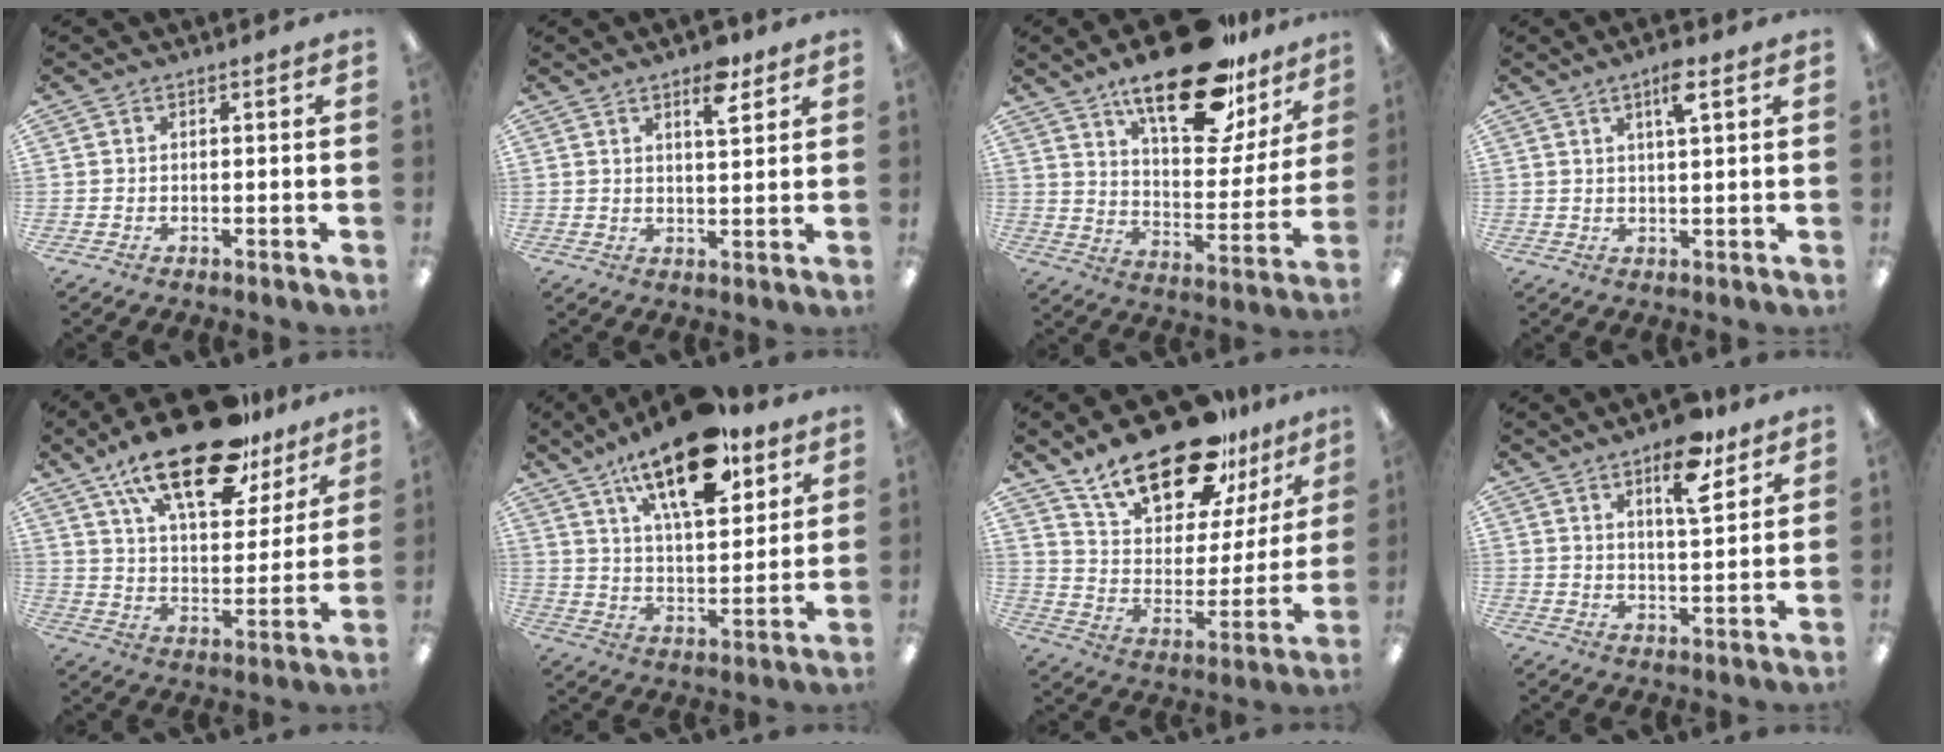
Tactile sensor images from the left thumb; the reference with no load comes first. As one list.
[{"total": 6.9, "force": [4.4, 2.4, 4.7], "torque": [-0.063, -0.018, 0.069]}, {"total": 24.7, "force": [17.1, 9.8, 14.9], "torque": [-0.222, -0.100, 0.287]}, {"total": 5.2, "force": [3.0, 0.8, 4.1], "torque": [-0.073, -0.002, 0.046]}, {"total": 22.1, "force": [15.2, 8.9, 13.4], "torque": [-0.222, -0.076, 0.259]}, {"total": 19.5, "force": [12.7, 8.1, 12.4], "torque": [-0.193, -0.062, 0.208]}, {"total": 22.9, "force": [17.5, 9.4, 11.4], "torque": [-0.194, -0.110, 0.305]}, {"total": 11.5, "force": [7.2, 4.3, 7.9], "torque": [-0.114, -0.033, 0.120]}]